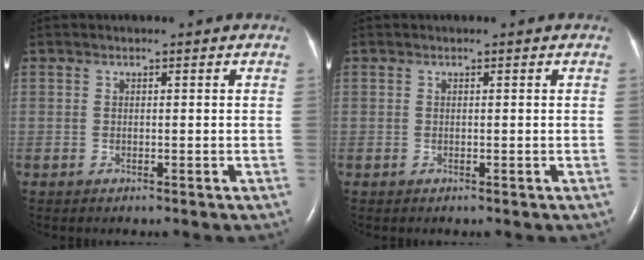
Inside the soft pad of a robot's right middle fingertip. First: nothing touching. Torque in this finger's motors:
{"motor_torque": [0.00, 0.01, 0.00, 0.00]}